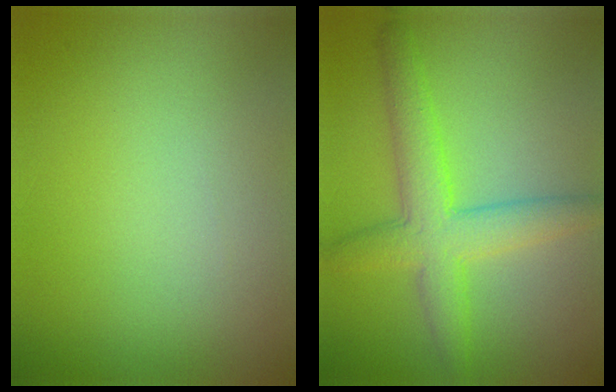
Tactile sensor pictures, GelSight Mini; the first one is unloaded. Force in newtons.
{"total": 5.2, "press": 5.2, "slide": 0.1}